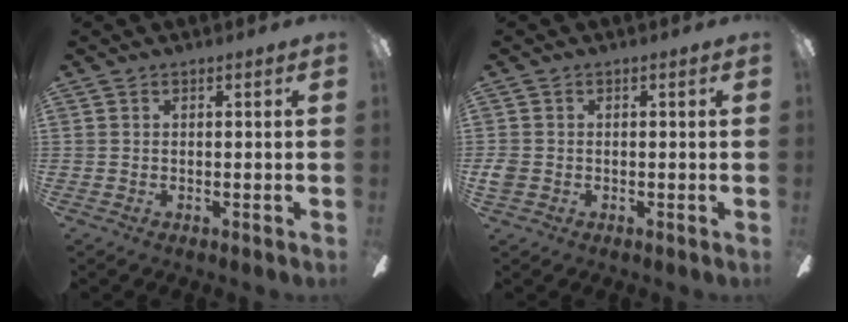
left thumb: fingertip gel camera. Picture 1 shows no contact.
{"total": 2.4, "force": [-0.2, 2.1, 1.0], "torque": [-0.016, 0.006, -0.003]}